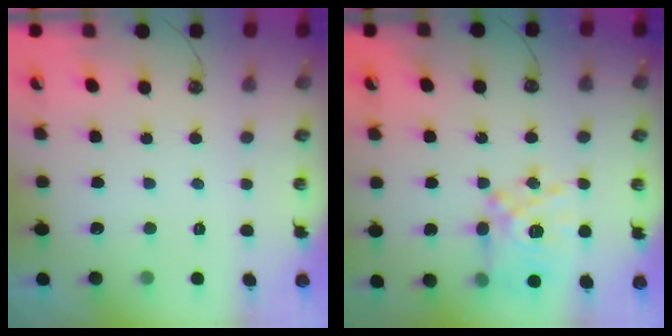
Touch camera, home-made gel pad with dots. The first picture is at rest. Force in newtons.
{"total": 13.4, "press": 13.4, "slide": 1.3}